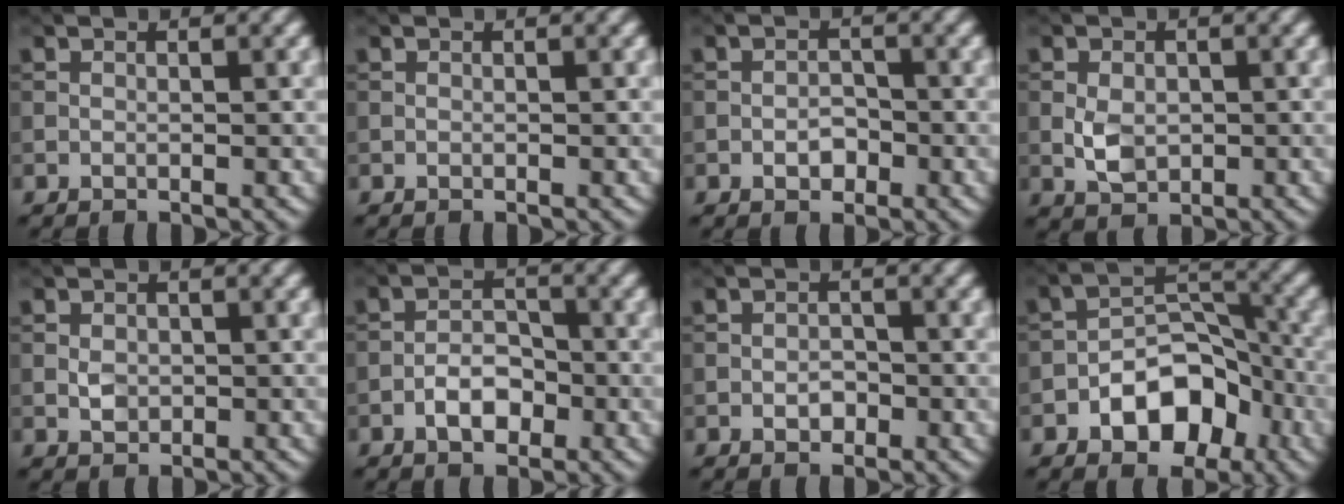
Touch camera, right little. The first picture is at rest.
{"total": 0.0}
{"total": 1.7, "force": [-0.7, 1.1, 1.1], "torque": [-0.018, 0.003, -0.016]}
{"total": 2.7, "force": [-0.3, 2.0, 1.9], "torque": [-0.036, -0.002, -0.007]}
{"total": 1.5, "force": [-0.2, 1.2, 0.9], "torque": [-0.017, 0.000, -0.005]}
{"total": 3.1, "force": [-1.5, 1.7, 2.1], "torque": [-0.030, 0.009, -0.030]}
{"total": 1.3, "force": [-0.5, 0.9, 0.9], "torque": [-0.014, 0.002, -0.013]}
{"total": 7.2, "force": [-3.3, 4.4, 4.6], "torque": [-0.055, 0.007, -0.060]}